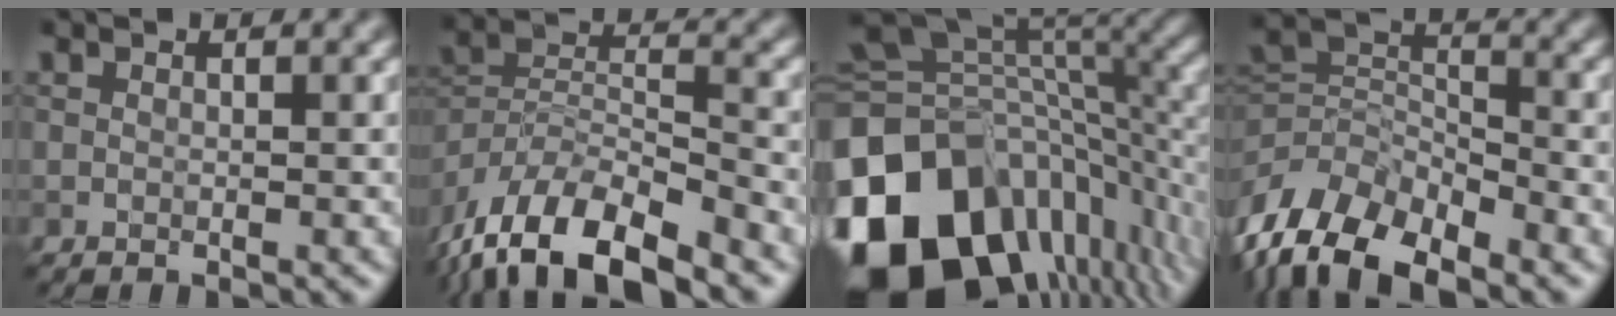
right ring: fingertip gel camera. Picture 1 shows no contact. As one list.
[{"total": 12.3, "force": [-9.1, 4.1, 7.1], "torque": [-0.140, 0.001, -0.157]}, {"total": 18.2, "force": [-7.0, 11.8, 12.0], "torque": [-0.265, -0.020, -0.112]}, {"total": 9.4, "force": [-6.0, 4.9, 5.3], "torque": [-0.098, -0.010, -0.118]}]